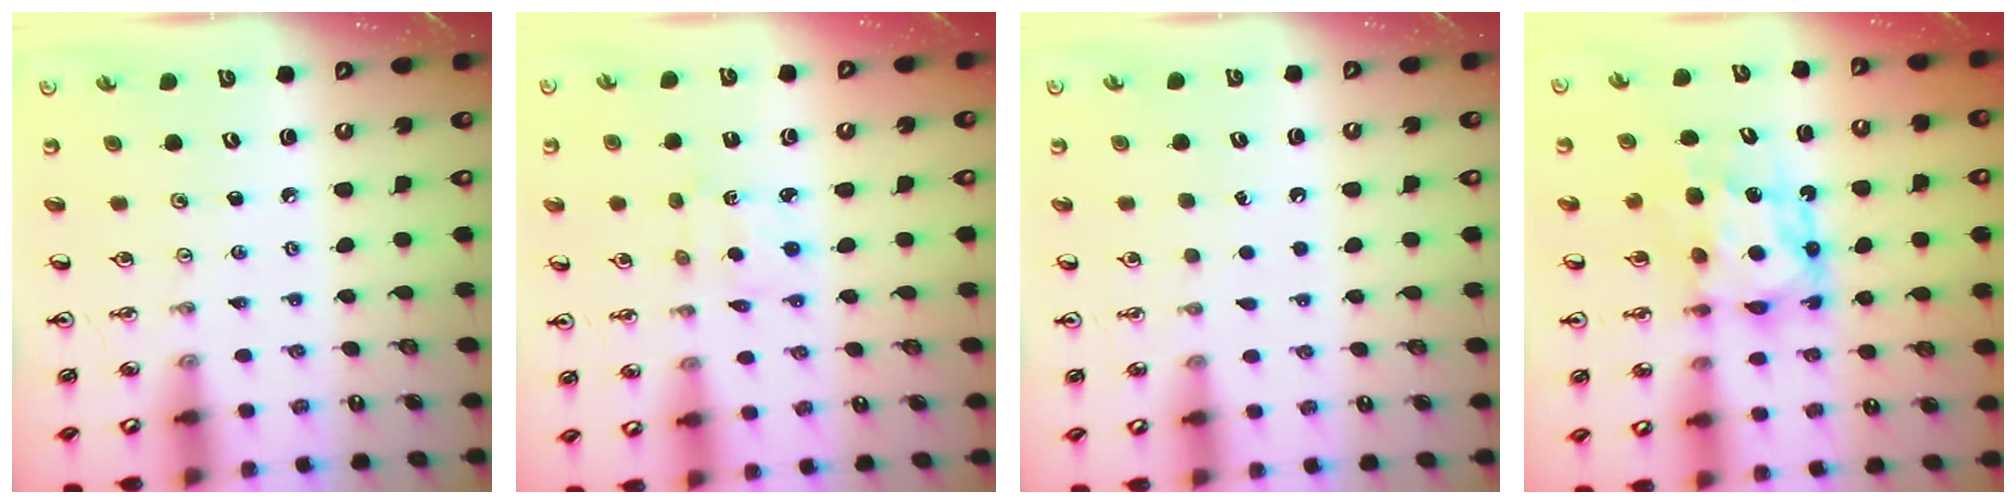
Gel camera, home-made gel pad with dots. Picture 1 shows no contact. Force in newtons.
{"total": 2.5, "press": 2.4, "slide": 0.6}
{"total": 1.5, "press": 1.5, "slide": 0.1}
{"total": 6.7, "press": 6.7, "slide": 1.0}